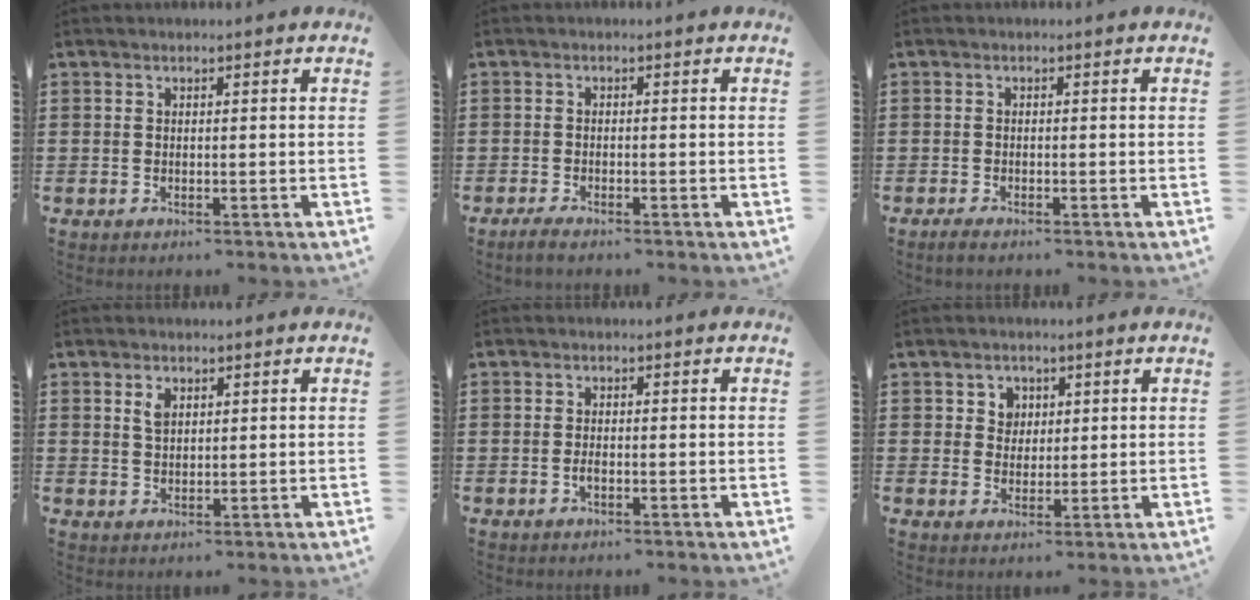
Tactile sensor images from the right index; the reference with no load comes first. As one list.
[{"total": 1.3, "force": [-1.2, 0.2, 0.5], "torque": [-0.010, 0.000, -0.022]}, {"total": 0.8, "force": [-0.8, 0.1, 0.3], "torque": [-0.008, -0.005, -0.014]}, {"total": 2.1, "force": [1.1, 1.2, 1.3], "torque": [-0.031, 0.004, 0.020]}, {"total": 1.2, "force": [-0.4, 0.5, 1.0], "torque": [-0.020, -0.003, -0.007]}, {"total": 3.0, "force": [1.2, 2.7, 0.5], "torque": [-0.015, 0.009, 0.017]}]